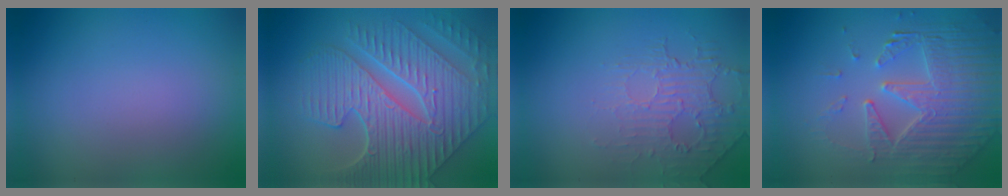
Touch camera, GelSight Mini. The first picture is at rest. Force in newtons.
{"total": 10.0, "press": 7.1, "slide": 7.0}
{"total": 2.1, "press": 1.2, "slide": 1.7}
{"total": 6.7, "press": 5.1, "slide": 4.4}